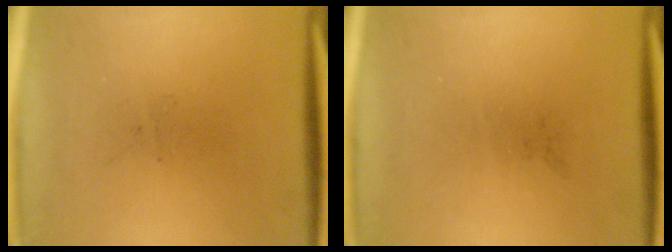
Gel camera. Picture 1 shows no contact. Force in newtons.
{"total": 0.0}